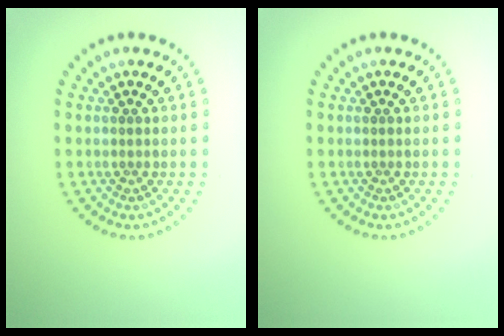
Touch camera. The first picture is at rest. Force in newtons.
{"total": 0.0}